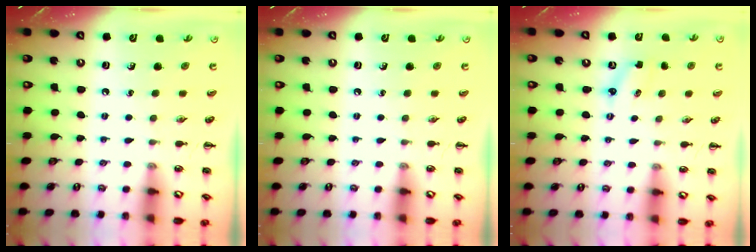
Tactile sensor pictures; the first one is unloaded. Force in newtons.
{"total": 0.0}
{"total": 2.9, "press": 2.8, "slide": 0.7}